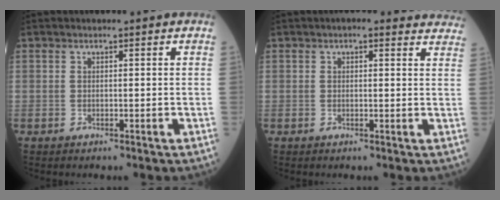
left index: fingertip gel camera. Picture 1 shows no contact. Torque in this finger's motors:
{"motor_torque": [0.13, -0.14, 0.07, 0.00]}